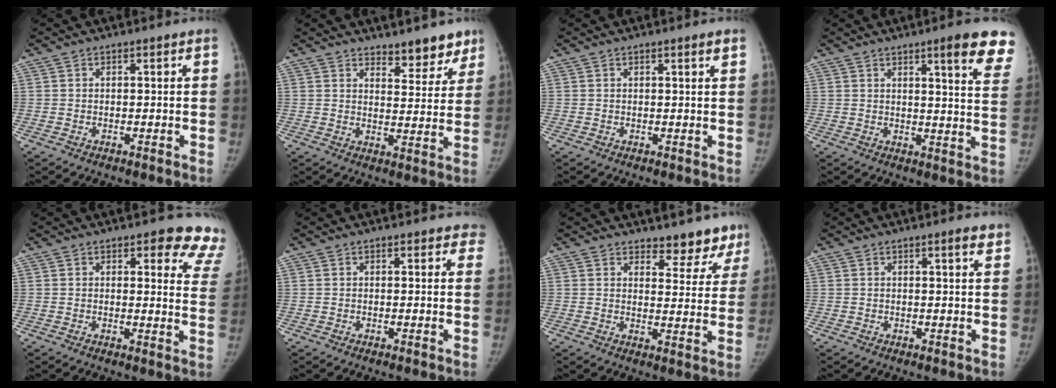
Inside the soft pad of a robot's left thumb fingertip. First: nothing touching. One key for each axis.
{"total": 7.5, "fx": 6.1, "fy": 3.3, "fz": 2.9, "tx": 0.007, "ty": -0.042, "tz": 0.081}
{"total": 1.2, "fx": 0.7, "fy": 0.0, "fz": 0.9, "tx": -0.011, "ty": -0.004, "tz": 0.009}
{"total": 12.9, "fx": 8.6, "fy": 1.8, "fz": 9.4, "tx": -0.090, "ty": -0.043, "tz": 0.092}
{"total": 11.4, "fx": 9.5, "fy": 4.1, "fz": 4.8, "tx": 0.002, "ty": -0.059, "tz": 0.071}
{"total": 3.2, "fx": 2.7, "fy": 1.7, "fz": 0.4, "tx": 0.033, "ty": -0.009, "tz": 0.009}
{"total": 8.1, "fx": 7.1, "fy": 3.4, "fz": 1.9, "tx": 0.023, "ty": -0.049, "tz": 0.077}
{"total": 2.4, "fx": 1.6, "fy": 0.3, "fz": 1.8, "tx": -0.023, "ty": -0.008, "tz": 0.019}